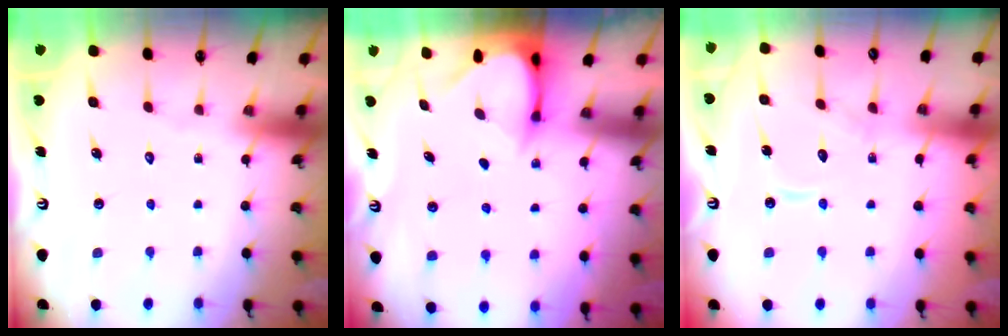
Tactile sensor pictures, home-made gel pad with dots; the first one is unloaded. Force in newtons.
{"total": 3.7, "press": 3.7, "slide": 0.3}
{"total": 8.9, "press": 8.9, "slide": 0.5}